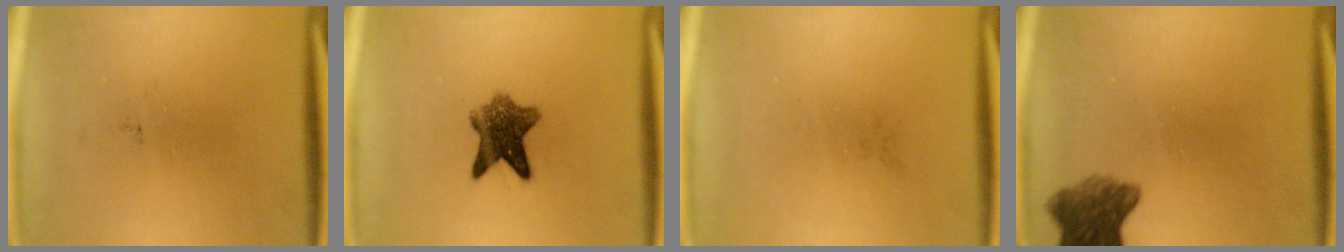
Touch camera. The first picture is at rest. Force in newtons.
{"total": 7.4}
{"total": 0.0}
{"total": 6.8}